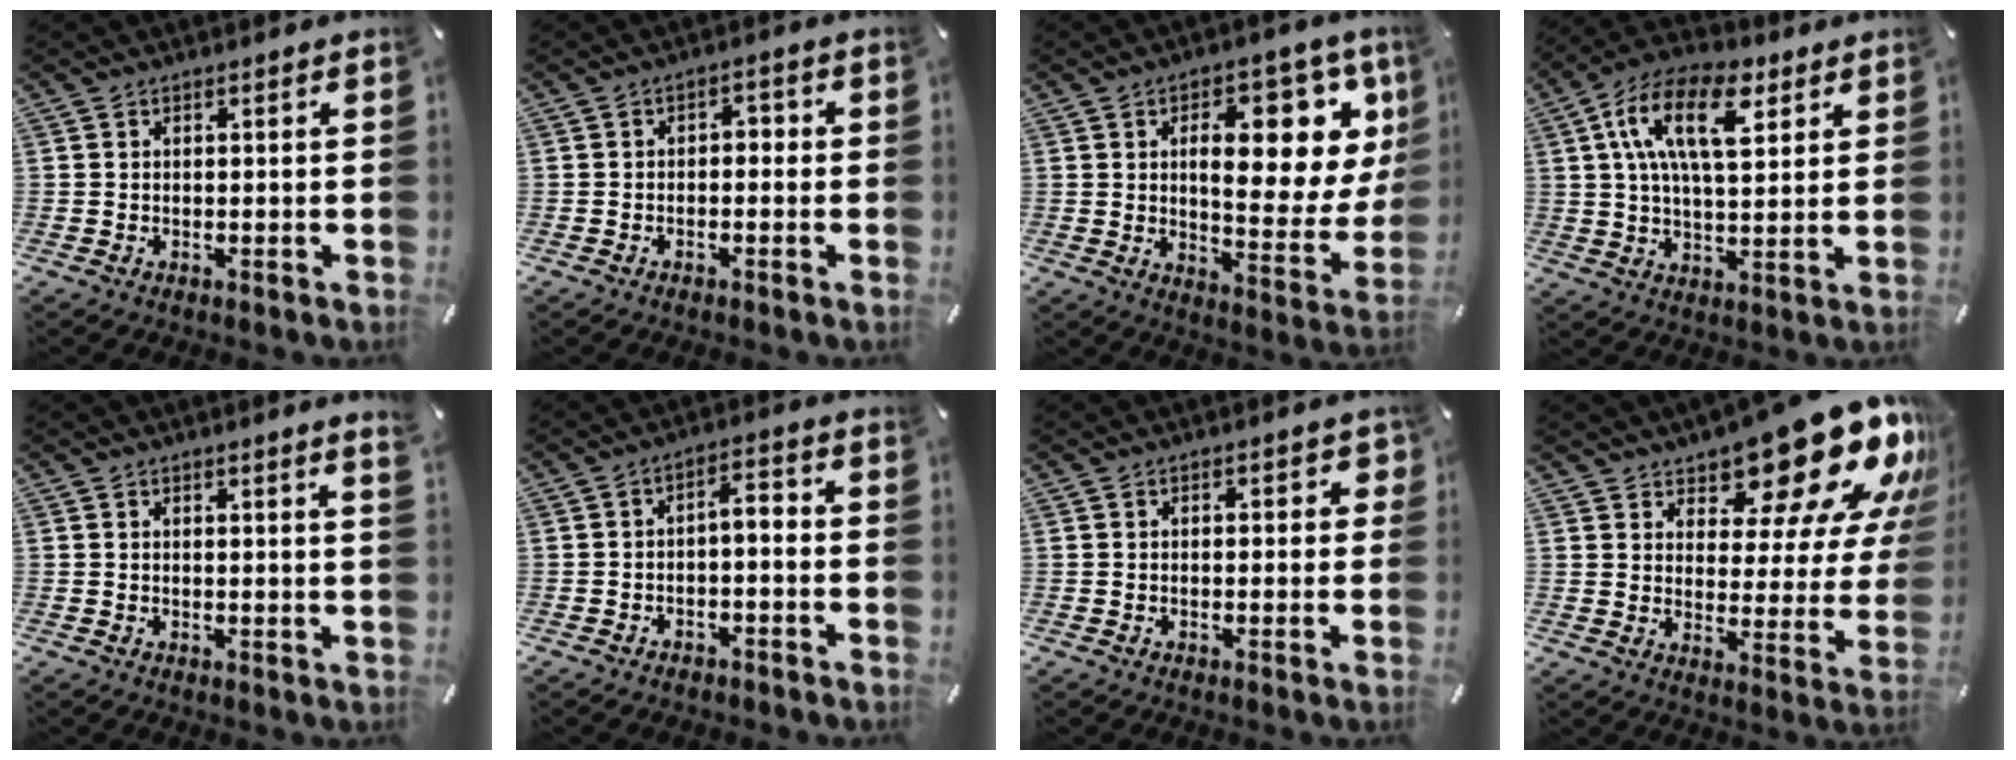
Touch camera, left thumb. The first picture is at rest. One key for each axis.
{"total": 2.9, "fx": -2.0, "fy": 1.7, "fz": 1.2, "tx": -0.025, "ty": 0.017, "tz": -0.042}
{"total": 18.0, "fx": 6.8, "fy": 8.4, "fz": 14.4, "tx": -0.180, "ty": -0.046, "tz": 0.104}
{"total": 16.2, "fx": 6.5, "fy": 8.3, "fz": 12.3, "tx": -0.235, "ty": -0.008, "tz": 0.109}
{"total": 1.4, "fx": 1.1, "fy": -0.2, "fz": 0.9, "tx": -0.015, "ty": -0.003, "tz": 0.019}
{"total": 4.0, "fx": -2.3, "fy": 2.2, "fz": 2.5, "tx": -0.045, "ty": 0.020, "tz": -0.048}
{"total": 2.1, "fx": 0.2, "fy": 1.3, "fz": 1.6, "tx": -0.016, "ty": 0.002, "tz": -0.001}
{"total": 20.0, "fx": 15.7, "fy": 7.7, "fz": 9.7, "tx": -0.125, "ty": -0.121, "tz": 0.259}